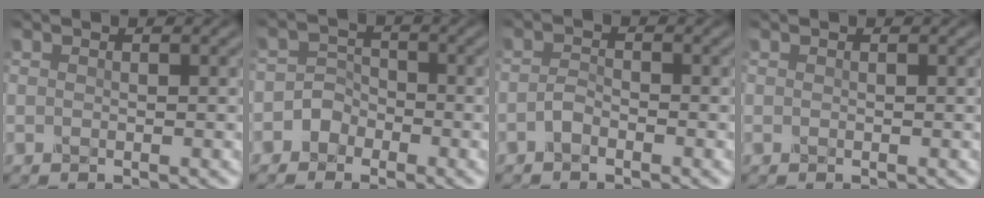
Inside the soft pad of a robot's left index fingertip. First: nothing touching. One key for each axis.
{"total": 1.9, "fx": -1.1, "fy": 1.5, "fz": 0.3, "tx": 0.015, "ty": 0.013, "tz": -0.032}
{"total": 1.1, "fx": -0.7, "fy": 0.4, "fz": 0.7, "tx": -0.017, "ty": 0.006, "tz": -0.019}
{"total": 0.0}